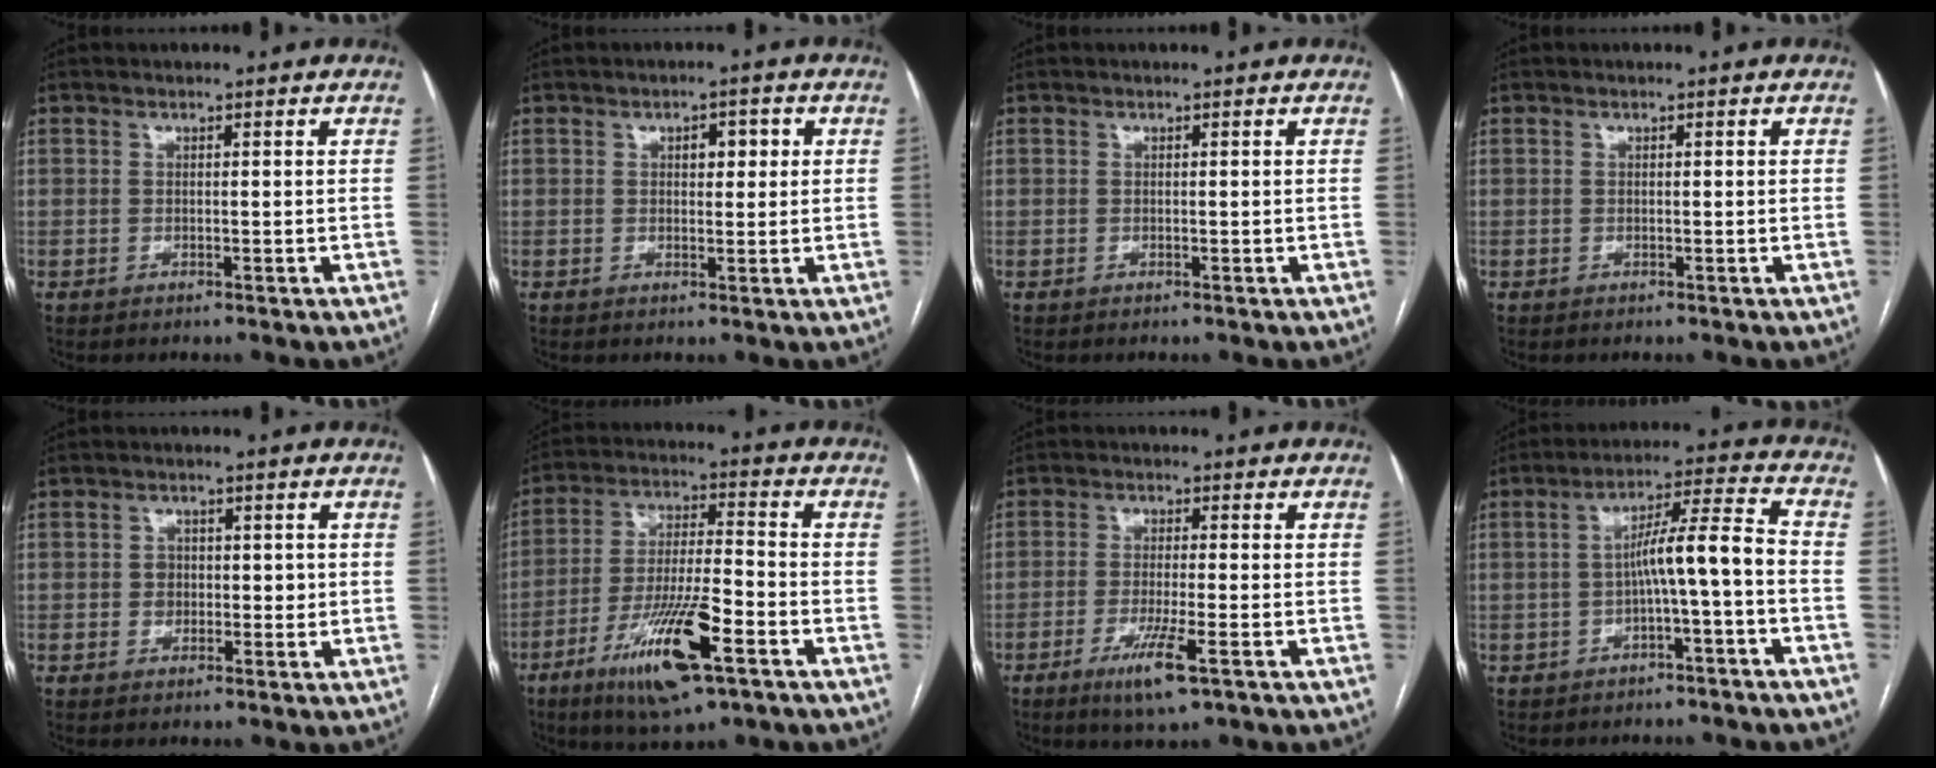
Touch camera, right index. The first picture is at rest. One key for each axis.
{"total": 3.0, "fx": 0.9, "fy": 1.3, "fz": 2.5, "tx": -0.036, "ty": 0.010, "tz": 0.013}
{"total": 0.0}
{"total": 0.0}
{"total": 2.8, "fx": 0.1, "fy": 2.3, "fz": 1.5, "tx": -0.015, "ty": 0.008, "tz": 0.002}
{"total": 15.2, "fx": -7.5, "fy": 2.6, "fz": 12.9, "tx": -0.243, "ty": -0.019, "tz": -0.128}
{"total": 6.3, "fx": -3.2, "fy": 0.2, "fz": 5.4, "tx": -0.103, "ty": -0.016, "tz": -0.054}
{"total": 7.7, "fx": -1.8, "fy": -0.3, "fz": 7.5, "tx": -0.120, "ty": 0.028, "tz": -0.026}